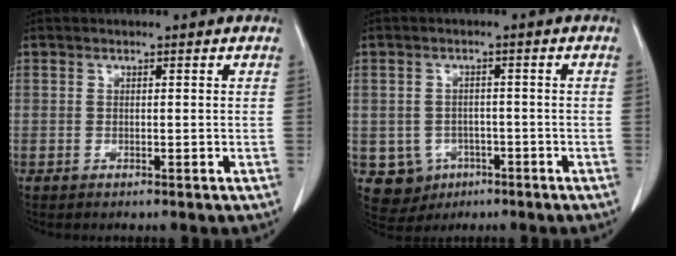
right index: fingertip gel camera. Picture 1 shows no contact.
{"total": 5.9, "force": [-2.0, 5.4, 1.0], "torque": [-0.016, 0.008, -0.018]}